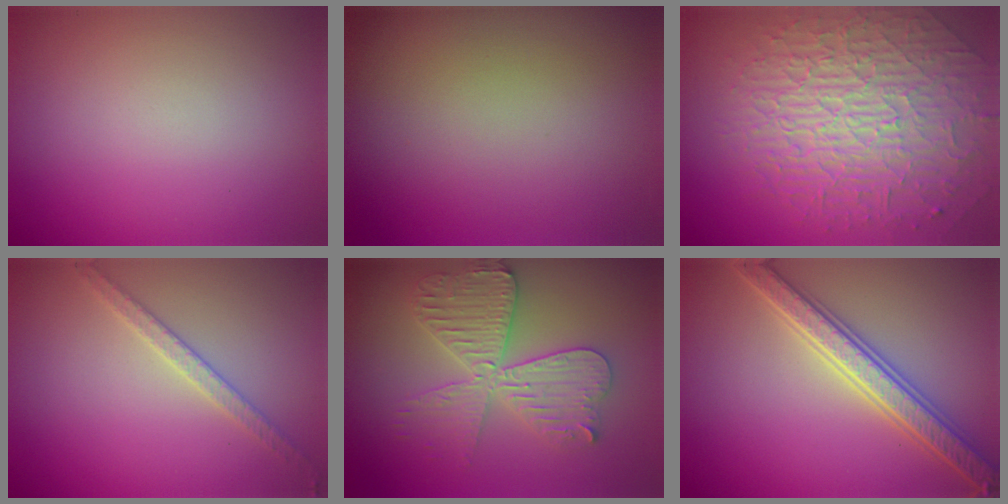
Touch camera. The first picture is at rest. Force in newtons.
{"total": 0.0}
{"total": 9.7, "press": 6.2, "slide": 7.5}
{"total": 2.1, "press": 2.0, "slide": 0.6}
{"total": 5.7, "press": 5.6, "slide": 0.7}
{"total": 5.6, "press": 5.4, "slide": 1.1}